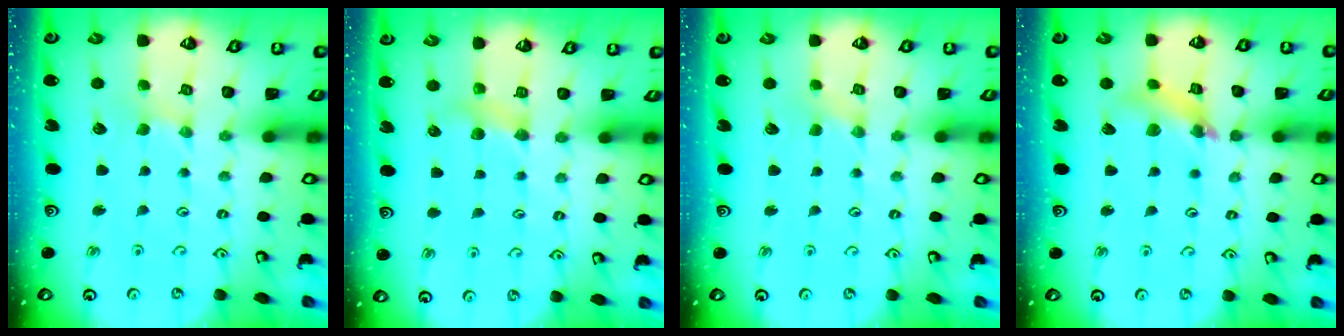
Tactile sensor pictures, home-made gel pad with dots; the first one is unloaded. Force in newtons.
{"total": 5.9, "press": 5.9, "slide": 0.7}
{"total": 0.8, "press": 0.8, "slide": 0.2}
{"total": 11.6, "press": 11.5, "slide": 1.6}